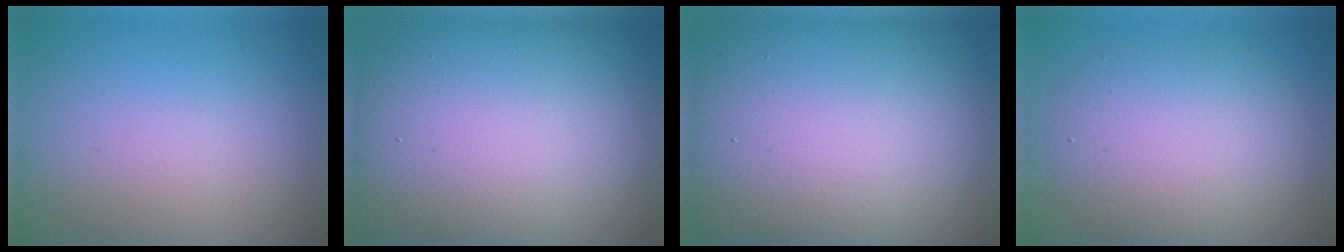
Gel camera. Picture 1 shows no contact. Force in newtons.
{"total": 18.8, "press": 18.7, "slide": 1.3}
{"total": 19.8, "press": 19.8, "slide": 0.7}
{"total": 6.7, "press": 6.7, "slide": 0.6}